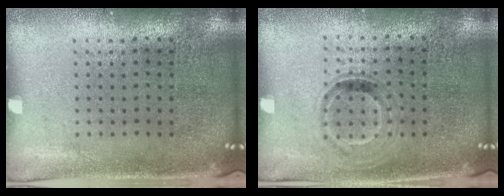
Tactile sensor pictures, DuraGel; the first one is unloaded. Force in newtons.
{"total": 1.0, "press": 0.8, "slide": 0.6}